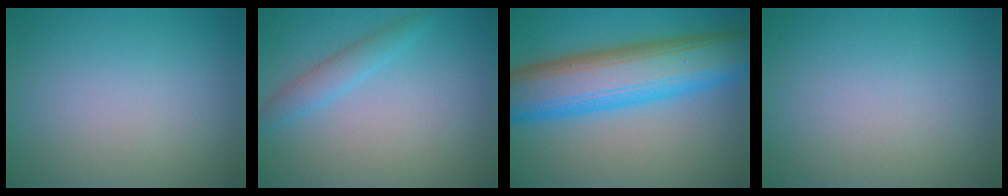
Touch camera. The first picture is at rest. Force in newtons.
{"total": 2.0, "press": 2.0, "slide": 0.2}
{"total": 11.2, "press": 11.2, "slide": 0.4}
{"total": 0.0}